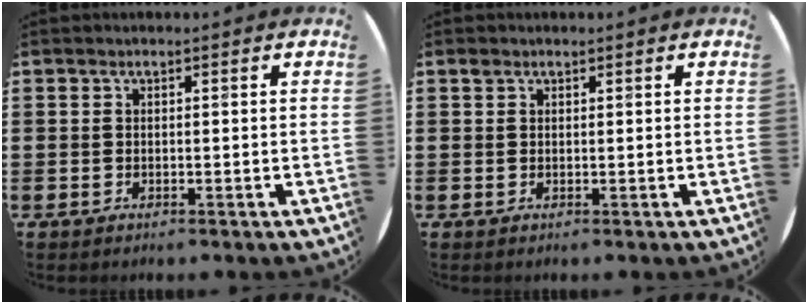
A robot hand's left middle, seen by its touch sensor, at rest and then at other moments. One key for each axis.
{"total": 0.7, "fx": 0.5, "fy": 0.4, "fz": 0.1, "tx": 0.005, "ty": -0.001, "tz": 0.008}